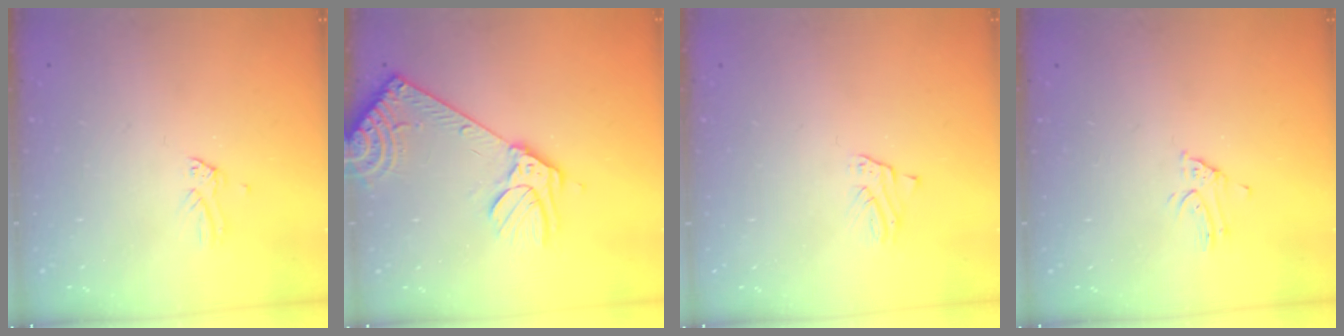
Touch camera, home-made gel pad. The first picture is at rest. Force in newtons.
{"total": 15.3, "press": 14.9, "slide": 3.5}
{"total": 1.6, "press": 1.6, "slide": 0.2}
{"total": 2.8, "press": 2.8, "slide": 0.3}